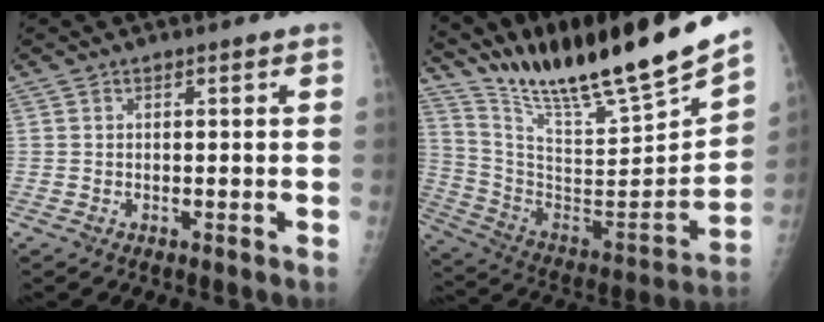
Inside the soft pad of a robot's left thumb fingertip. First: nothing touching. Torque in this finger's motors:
{"motor_torque": [1.49, -1.12, 1.40, -1.37, 0.07]}